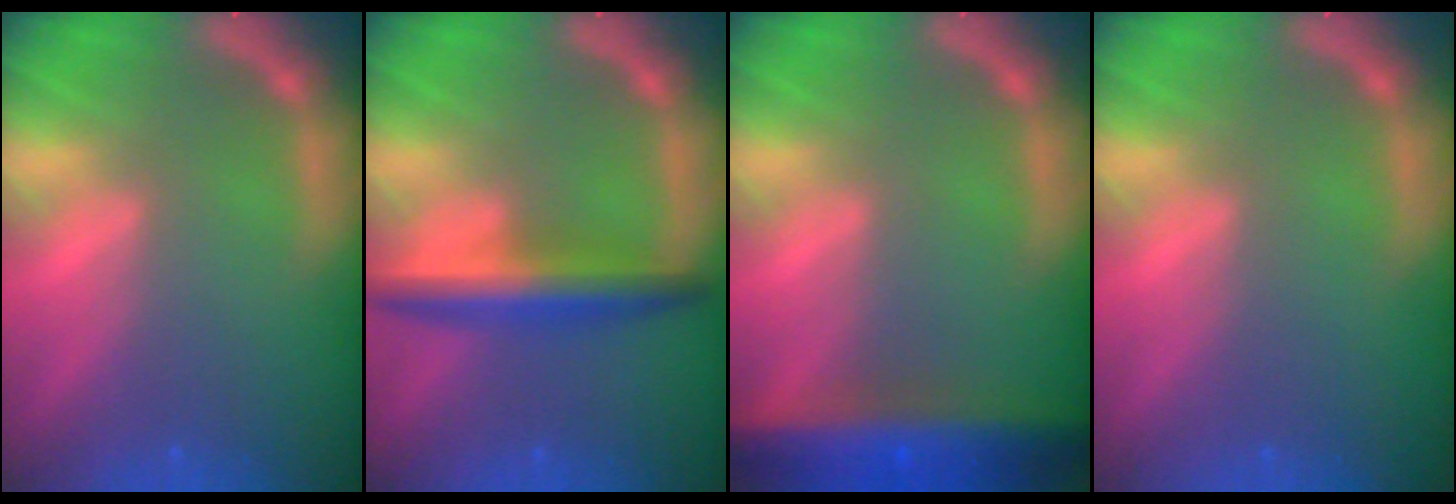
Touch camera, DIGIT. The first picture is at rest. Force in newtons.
{"total": 5.0}
{"total": 9.5}
{"total": 0.0}